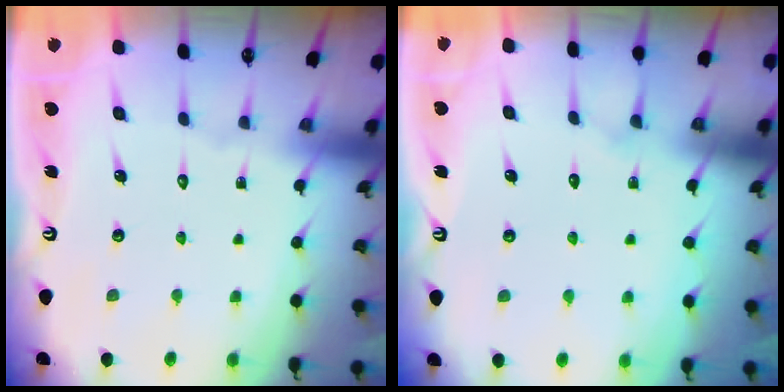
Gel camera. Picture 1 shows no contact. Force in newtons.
{"total": 4.4, "press": 4.4, "slide": 0.5}